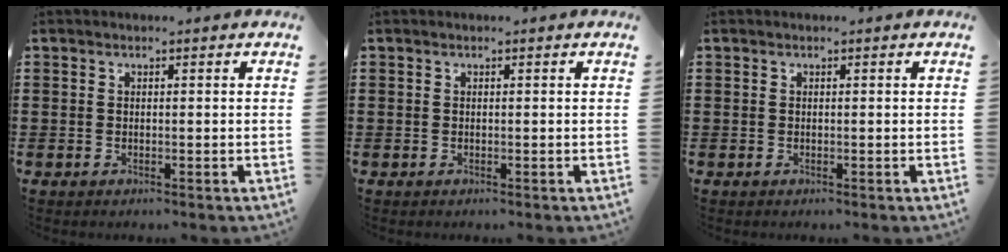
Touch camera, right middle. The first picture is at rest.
{"total": 0.0}
{"total": 0.0}